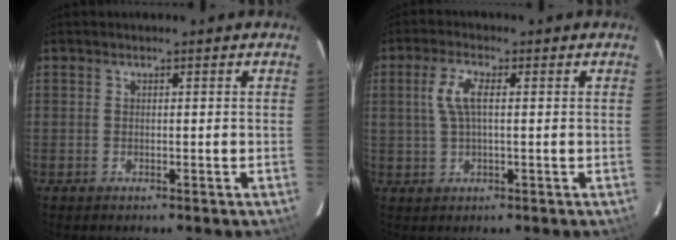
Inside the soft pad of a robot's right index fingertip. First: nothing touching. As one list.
[{"total": 5.0, "force": [0.9, 1.7, 4.6], "torque": [-0.094, 0.007, 0.023]}]